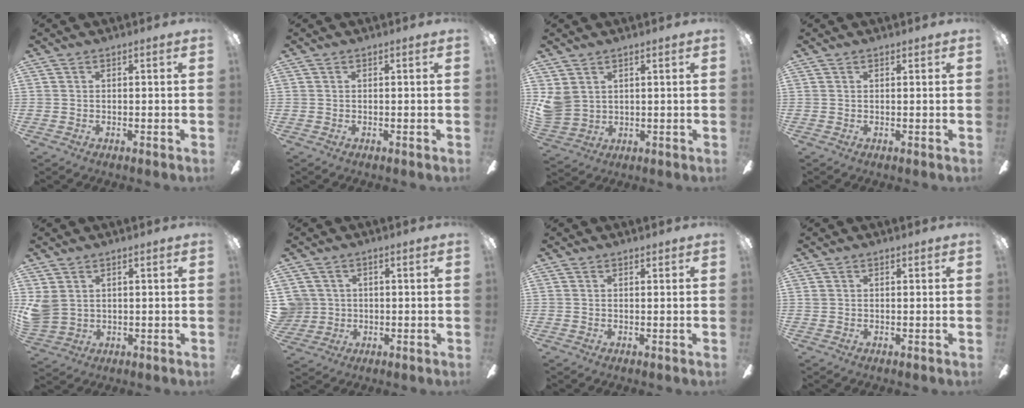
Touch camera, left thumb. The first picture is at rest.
{"total": 0.0}
{"total": 5.7, "force": [2.8, 4.5, 2.0], "torque": [-0.048, -0.005, 0.057]}
{"total": 0.5, "force": [0.5, 0.2, 0.1], "torque": [0.004, -0.002, 0.007]}
{"total": 5.2, "force": [2.3, 4.2, 2.2], "torque": [-0.048, 0.001, 0.048]}
{"total": 5.4, "force": [1.1, 5.3, 0.7], "torque": [-0.030, 0.010, 0.023]}
{"total": 0.8, "force": [0.8, 0.3, 0.1], "torque": [0.005, -0.002, 0.013]}
{"total": 0.8, "force": [0.6, 0.6, 0.2], "torque": [-0.005, 0.003, 0.010]}